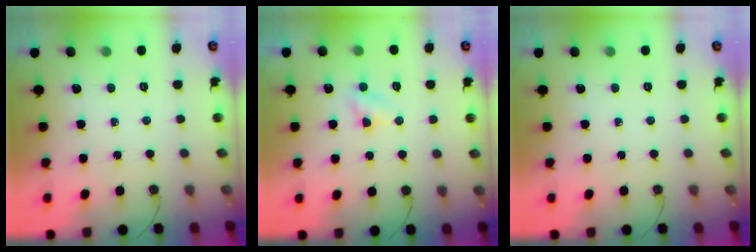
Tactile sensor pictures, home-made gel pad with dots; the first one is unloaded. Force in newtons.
{"total": 2.9, "press": 2.8, "slide": 0.2}
{"total": 0.0}